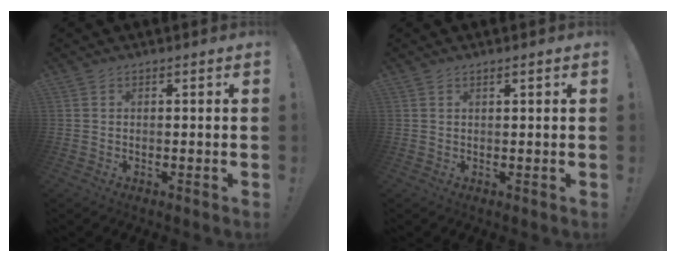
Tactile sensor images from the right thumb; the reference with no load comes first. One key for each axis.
{"total": 1.2, "fx": 0.8, "fy": -0.1, "fz": 0.9, "tx": -0.011, "ty": -0.003, "tz": 0.011}